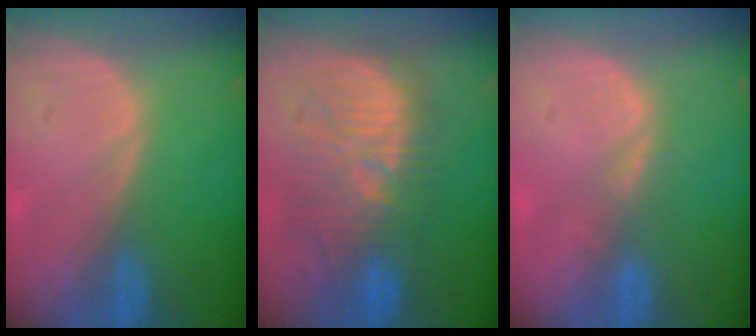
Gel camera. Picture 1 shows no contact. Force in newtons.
{"total": 11.1, "press": 10.9, "slide": 1.8}
{"total": 2.3, "press": 1.8, "slide": 1.5}